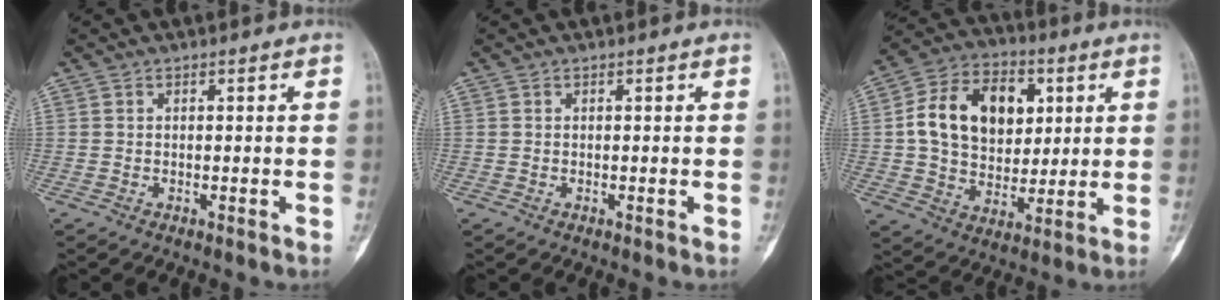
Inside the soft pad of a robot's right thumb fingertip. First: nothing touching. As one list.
[{"total": 0.0}, {"total": 17.6, "force": [3.6, 12.8, 11.6], "torque": [-0.160, 0.008, 0.061]}]